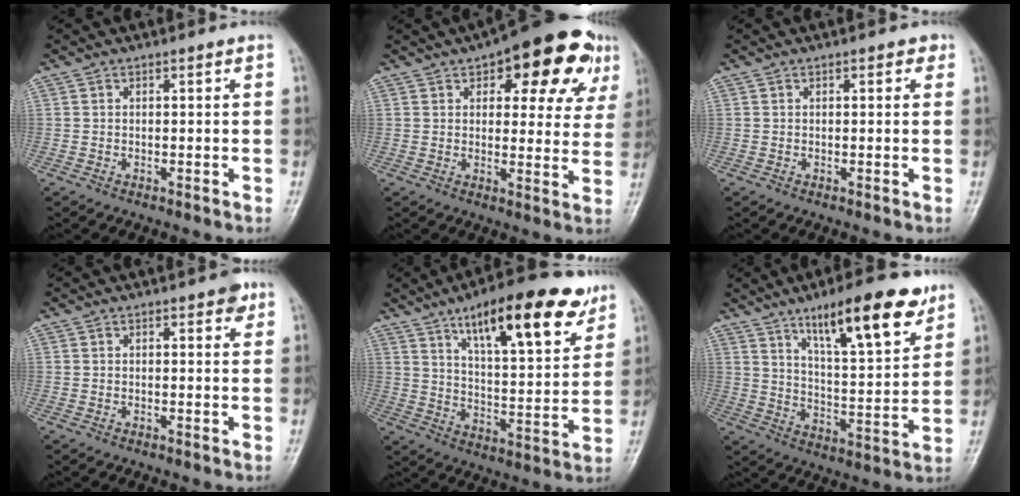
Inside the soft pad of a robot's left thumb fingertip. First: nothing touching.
{"total": 17.4, "force": [8.6, 8.0, 12.8], "torque": [-0.115, -0.009, 0.106]}
{"total": 1.6, "force": [0.7, 0.9, 1.1], "torque": [-0.004, 0.001, 0.006]}
{"total": 2.4, "force": [1.3, 1.1, 1.7], "torque": [-0.011, -0.002, 0.012]}
{"total": 20.5, "force": [12.2, 6.4, 15.1], "torque": [-0.195, -0.048, 0.193]}
{"total": 17.5, "force": [10.8, 4.7, 12.9], "torque": [-0.174, -0.054, 0.178]}